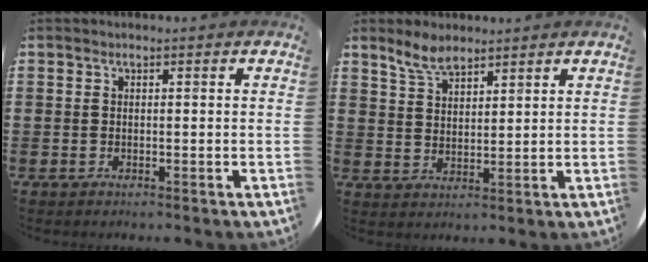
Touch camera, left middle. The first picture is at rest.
{"total": 4.5, "force": [3.8, 1.6, 1.7], "torque": [-0.042, -0.003, 0.070]}